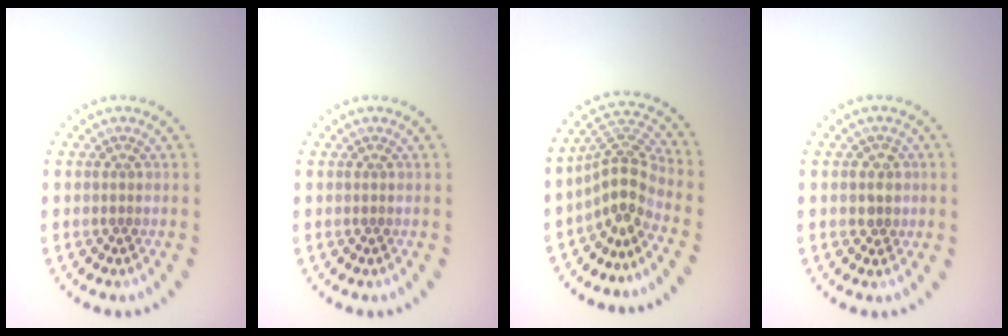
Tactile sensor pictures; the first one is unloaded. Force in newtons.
{"total": 0.0}
{"total": 3.8, "press": 2.6, "slide": 2.7}
{"total": 1.2, "press": 1.0, "slide": 0.6}